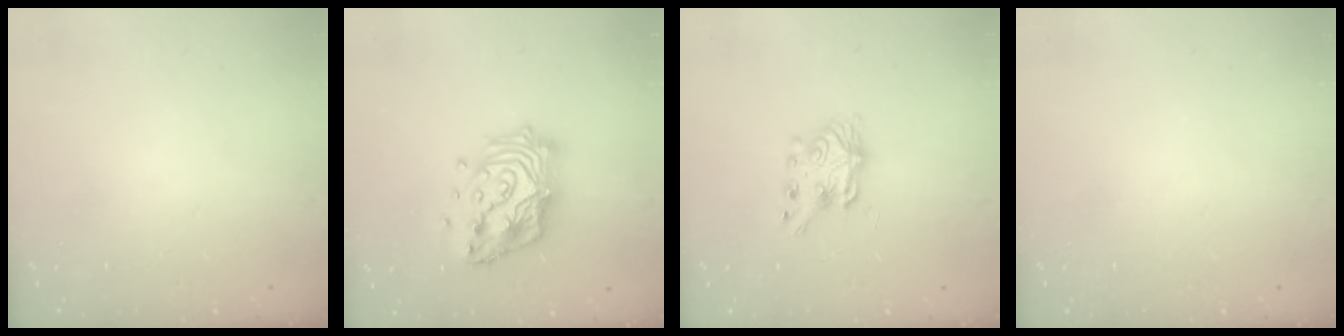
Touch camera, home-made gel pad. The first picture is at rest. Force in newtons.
{"total": 17.5, "press": 17.4, "slide": 1.4}
{"total": 7.2, "press": 7.2, "slide": 0.4}
{"total": 0.0}